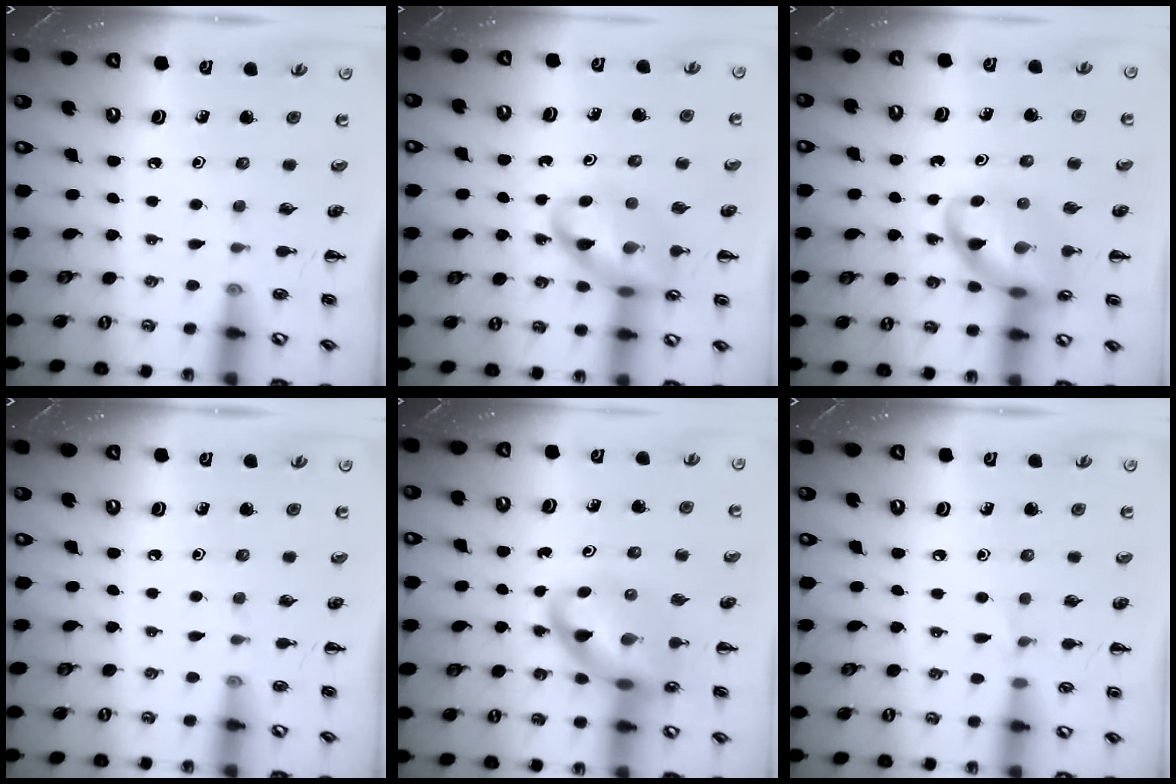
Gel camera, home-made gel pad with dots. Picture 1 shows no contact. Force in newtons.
{"total": 14.4, "press": 13.9, "slide": 3.7}
{"total": 14.2, "press": 14.0, "slide": 2.3}
{"total": 0.0}
{"total": 13.8, "press": 13.3, "slide": 3.6}
{"total": 3.7, "press": 3.6, "slide": 1.1}